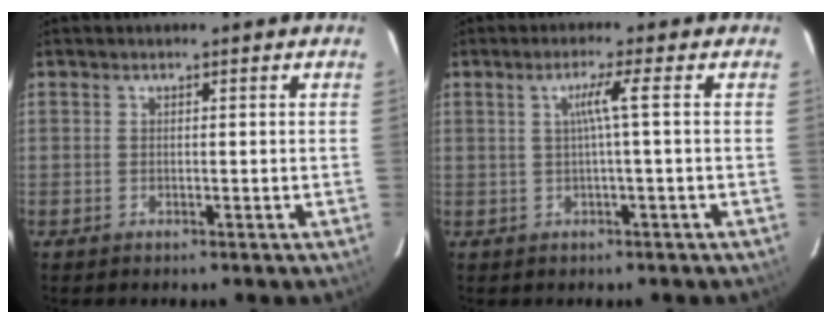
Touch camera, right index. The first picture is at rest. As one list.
[{"total": 3.2, "force": [0.1, -1.1, 3.0], "torque": [-0.055, -0.002, 0.003]}]